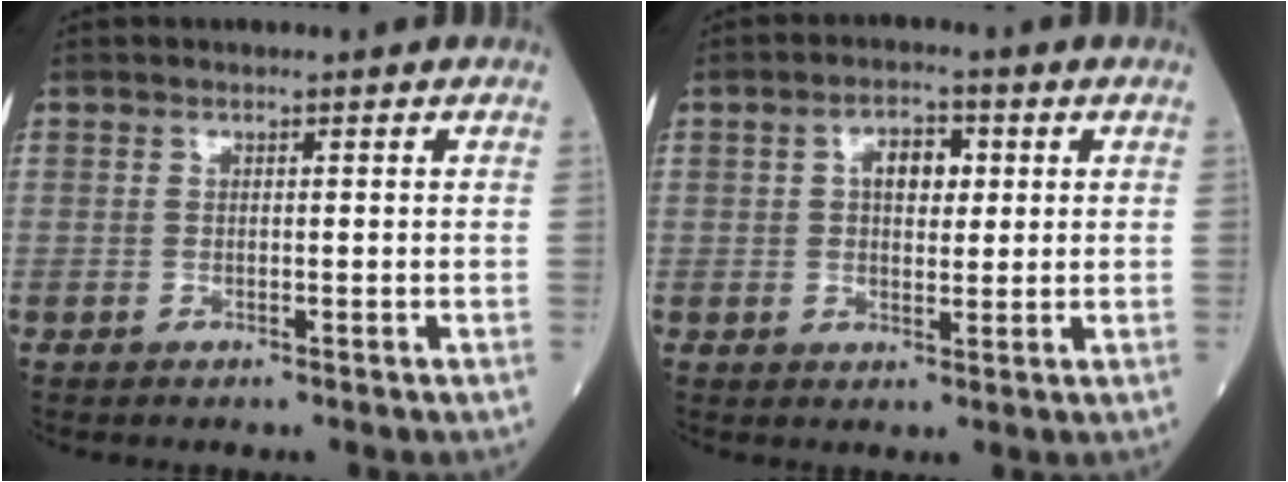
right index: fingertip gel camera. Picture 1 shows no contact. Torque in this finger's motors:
{"motor_torque": [0.09, 0.04, 0.08, 0.04]}